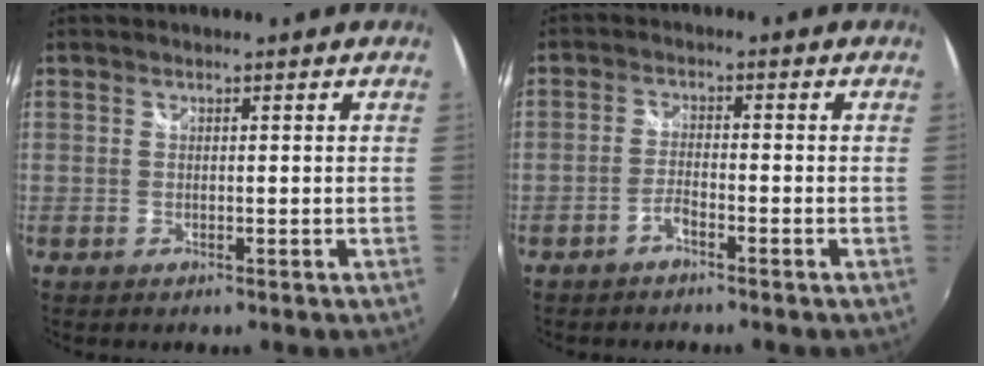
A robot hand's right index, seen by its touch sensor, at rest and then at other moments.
{"total": 2.3, "force": [-1.8, 0.4, 1.4], "torque": [-0.041, 0.006, -0.038]}